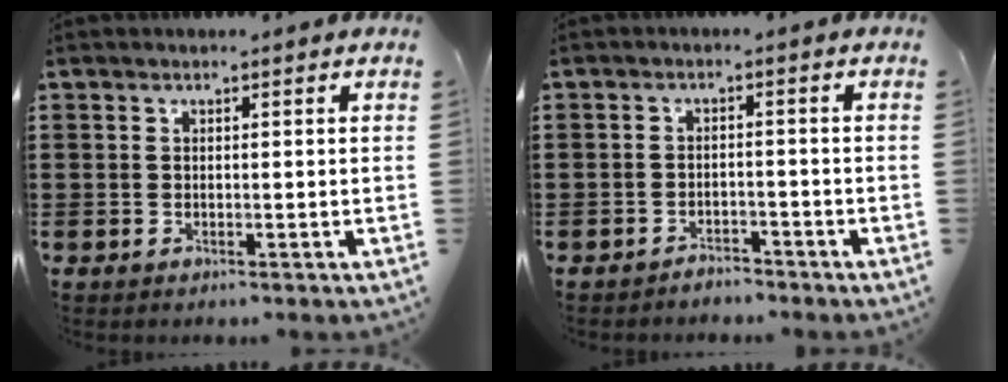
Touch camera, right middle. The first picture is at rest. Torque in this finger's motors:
{"motor_torque": [0.00, 0.16, -0.03, 0.00]}